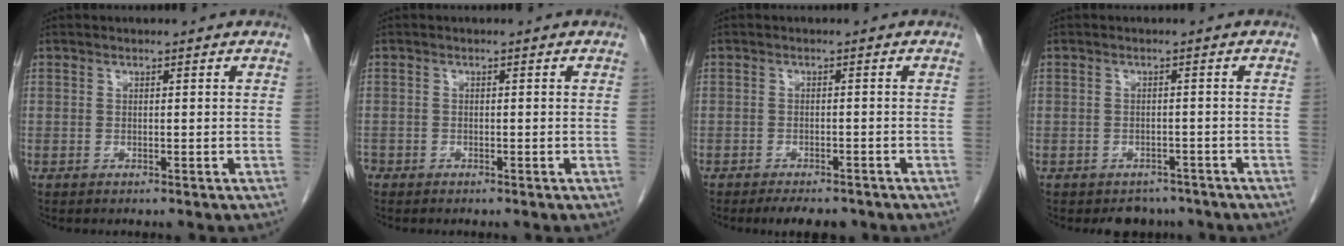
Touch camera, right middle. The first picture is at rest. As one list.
[{"total": 1.3, "force": [-1.0, 0.8, 0.2], "torque": [-0.012, 0.000, -0.018]}, {"total": 5.3, "force": [-4.4, 1.9, 2.2], "torque": [-0.027, -0.004, -0.059]}, {"total": 3.6, "force": [-3.1, 1.8, 0.1], "torque": [0.001, 0.007, -0.041]}]